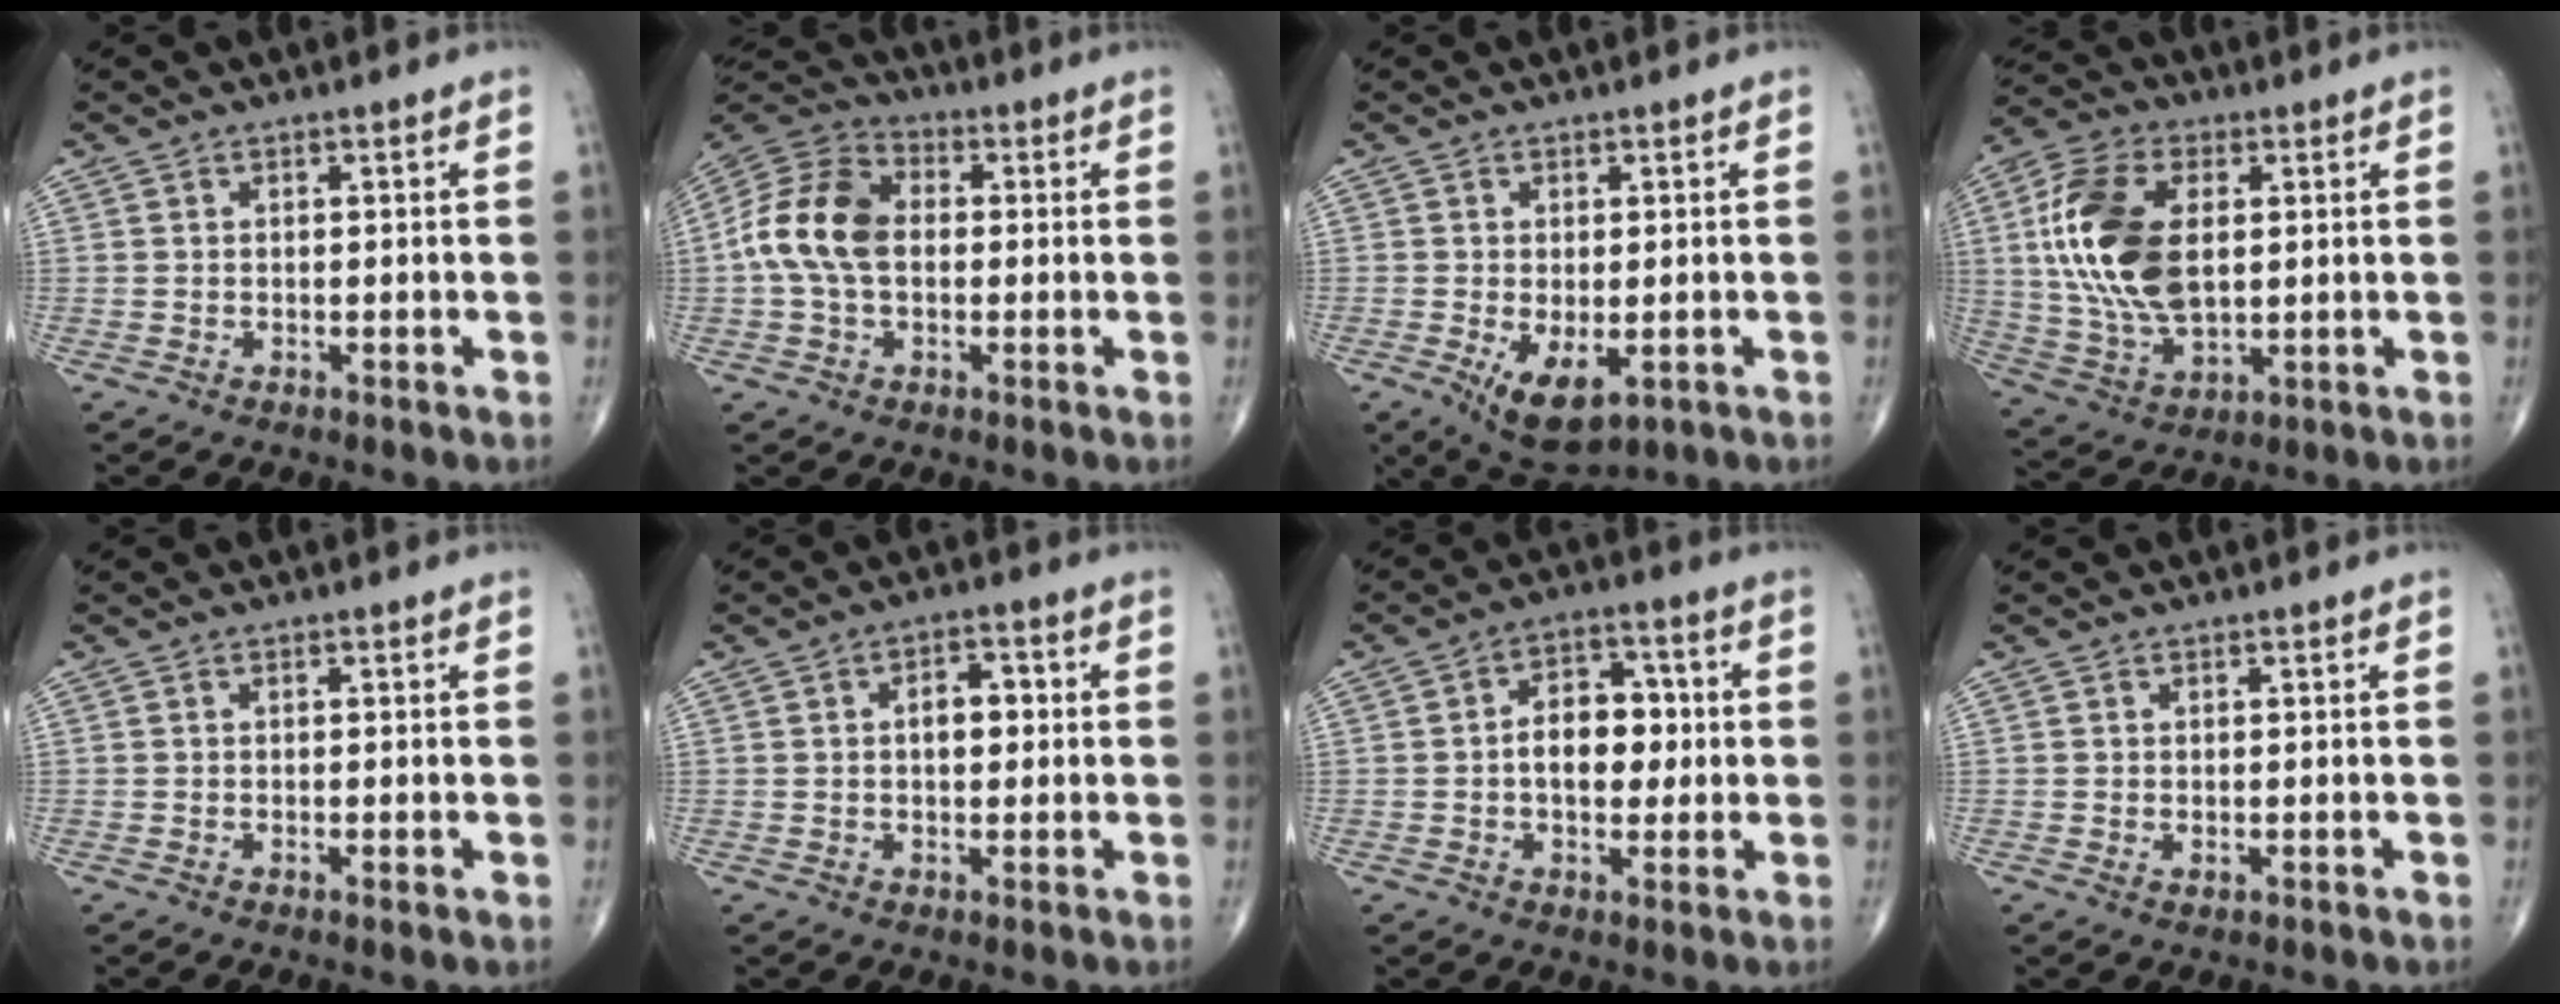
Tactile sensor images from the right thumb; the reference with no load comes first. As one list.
[{"total": 12.8, "force": [0.0, 8.5, 9.5], "torque": [-0.188, 0.033, -0.009]}, {"total": 7.4, "force": [-2.1, 3.6, 6.1], "torque": [-0.100, -0.016, -0.021]}, {"total": 17.9, "force": [2.7, 10.1, 14.6], "torque": [-0.291, -0.003, 0.050]}, {"total": 0.8, "force": [-0.1, 0.0, 0.8], "torque": [-0.017, -0.004, -0.004]}, {"total": 5.2, "force": [0.5, 3.0, 4.2], "torque": [-0.051, 0.012, 0.003]}, {"total": 9.5, "force": [0.0, 6.2, 7.2], "torque": [-0.076, 0.020, -0.007]}, {"total": 0.8, "force": [-0.1, 0.4, 0.7], "torque": [-0.013, -0.002, -0.001]}]